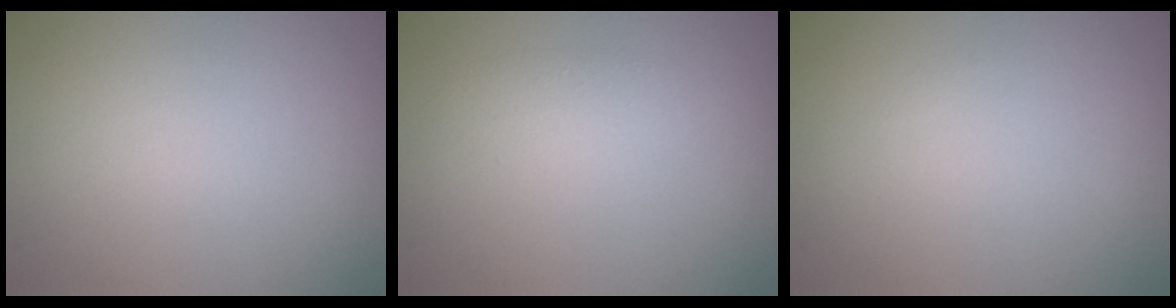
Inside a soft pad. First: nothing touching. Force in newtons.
{"total": 1.6, "press": 1.6, "slide": 0.1}
{"total": 0.0}